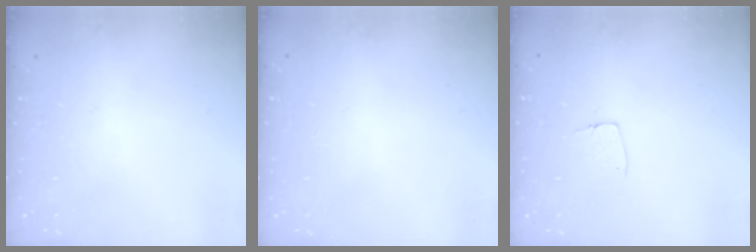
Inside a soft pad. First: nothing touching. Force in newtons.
{"total": 0.8, "press": 0.4, "slide": 0.7}
{"total": 5.5, "press": 5.5, "slide": 0.4}